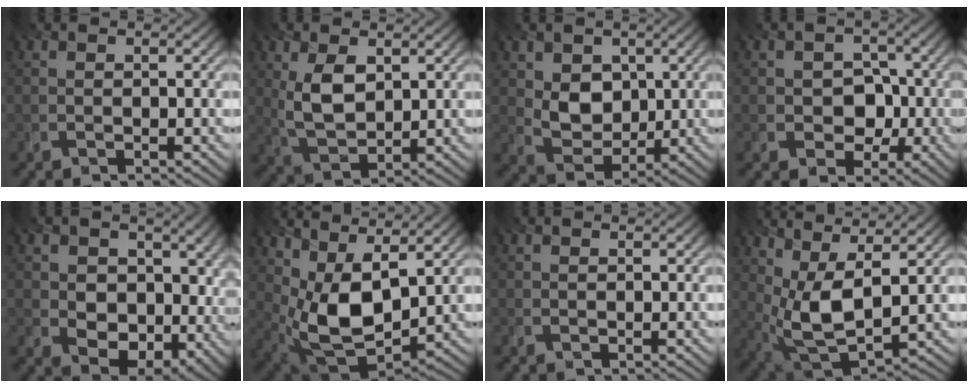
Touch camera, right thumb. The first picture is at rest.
{"total": 7.0, "force": [1.9, 4.1, 5.3], "torque": [-0.122, -0.001, 0.043]}
{"total": 6.4, "force": [1.8, 5.0, 3.5], "torque": [-0.096, -0.012, 0.029]}
{"total": 5.7, "force": [-0.7, 4.9, 2.8], "torque": [-0.036, 0.007, -0.028]}
{"total": 11.5, "force": [1.3, 8.7, 7.4], "torque": [-0.134, -0.023, 0.027]}
{"total": 10.9, "force": [3.6, 5.7, 8.6], "torque": [-0.192, -0.013, 0.076]}
{"total": 0.0}
{"total": 9.6, "force": [3.3, 4.2, 8.0], "torque": [-0.187, -0.004, 0.069]}